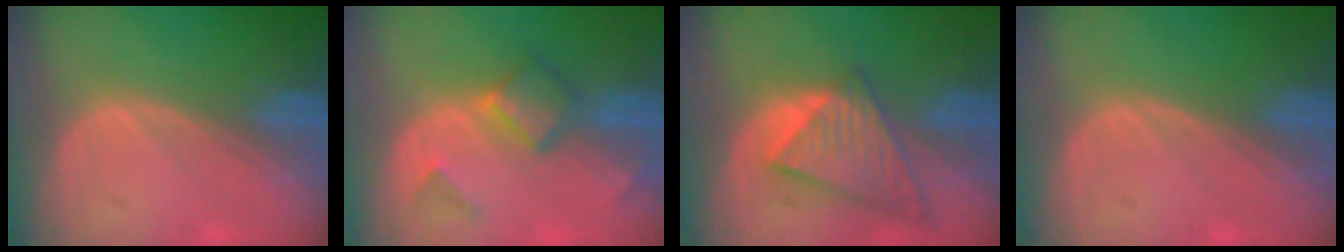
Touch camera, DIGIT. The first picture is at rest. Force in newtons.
{"total": 4.9, "press": 4.7, "slide": 1.4}
{"total": 8.8, "press": 7.6, "slide": 4.3}
{"total": 0.0}